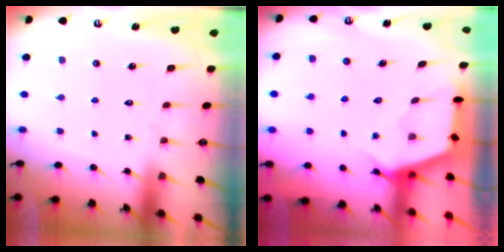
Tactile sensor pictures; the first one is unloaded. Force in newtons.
{"total": 2.6, "press": 2.6, "slide": 0.3}